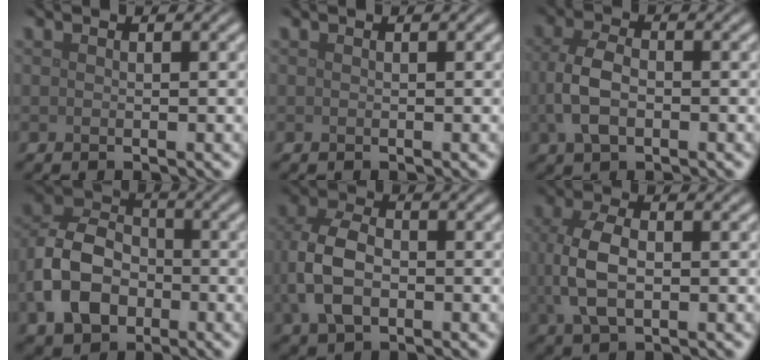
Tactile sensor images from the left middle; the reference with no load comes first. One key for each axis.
{"total": 0.0}
{"total": 4.0, "fx": -0.5, "fy": 2.5, "fz": 3.2, "tx": -0.072, "ty": 0.001, "tz": -0.011}
{"total": 7.4, "fx": -2.1, "fy": 5.5, "fz": 4.5, "tx": -0.097, "ty": 0.001, "tz": -0.049}
{"total": 6.1, "fx": -0.8, "fy": 4.0, "fz": 4.5, "tx": -0.109, "ty": 0.002, "tz": -0.022}
{"total": 5.0, "fx": 0.0, "fy": 2.8, "fz": 4.1, "tx": -0.100, "ty": -0.001, "tz": 0.002}